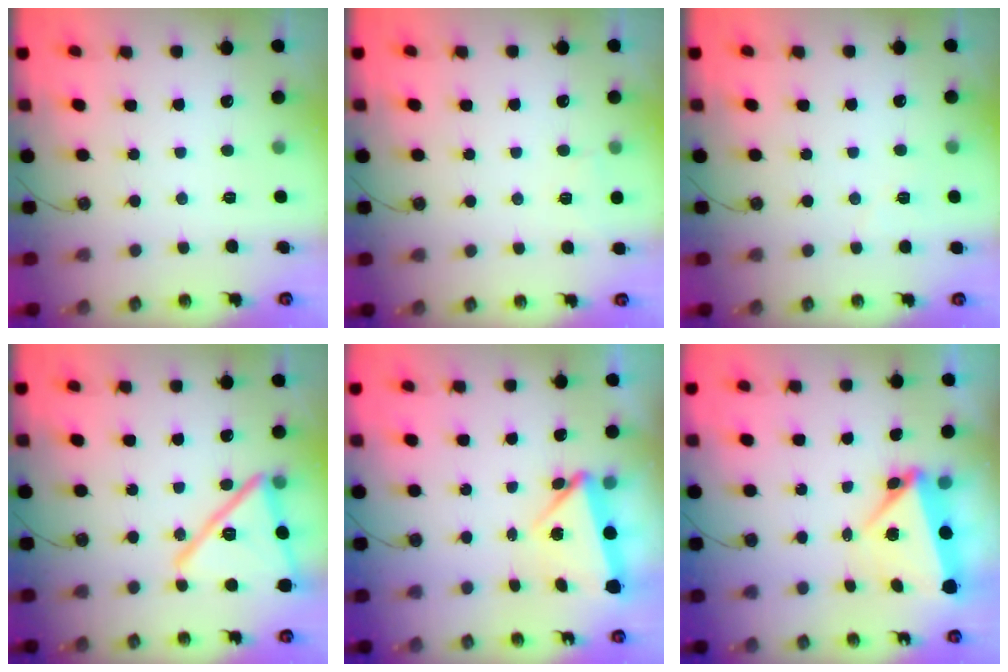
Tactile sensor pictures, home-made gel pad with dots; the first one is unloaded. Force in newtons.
{"total": 3.7, "press": 3.7, "slide": 0.3}
{"total": 3.7, "press": 3.4, "slide": 1.4}
{"total": 19.4, "press": 19.3, "slide": 1.1}
{"total": 6.0, "press": 6.0, "slide": 0.6}
{"total": 5.7, "press": 5.4, "slide": 2.0}